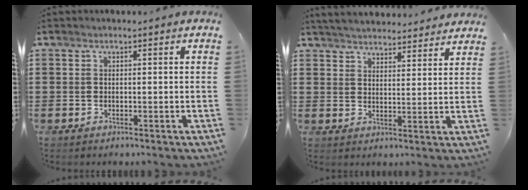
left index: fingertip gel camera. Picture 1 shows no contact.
{"total": 4.4, "force": [4.3, 0.3, 0.5], "torque": [-0.025, -0.019, 0.078]}